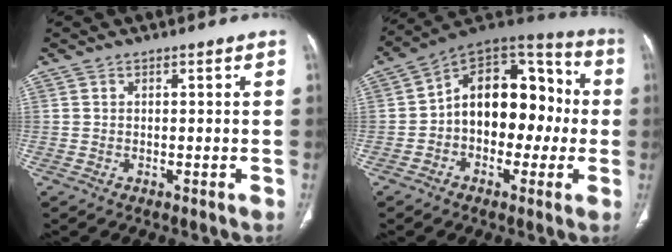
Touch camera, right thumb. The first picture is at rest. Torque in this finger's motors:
{"motor_torque": [-0.60, 1.69, 0.33, 0.19, 0.11]}